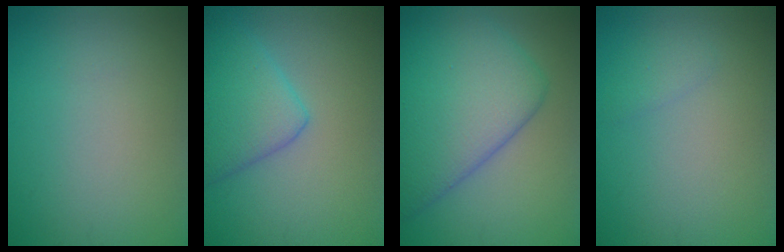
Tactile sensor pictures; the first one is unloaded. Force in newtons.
{"total": 4.9, "press": 4.9, "slide": 0.2}
{"total": 10.0, "press": 10.0, "slide": 0.2}
{"total": 0.9, "press": 0.9, "slide": 0.1}